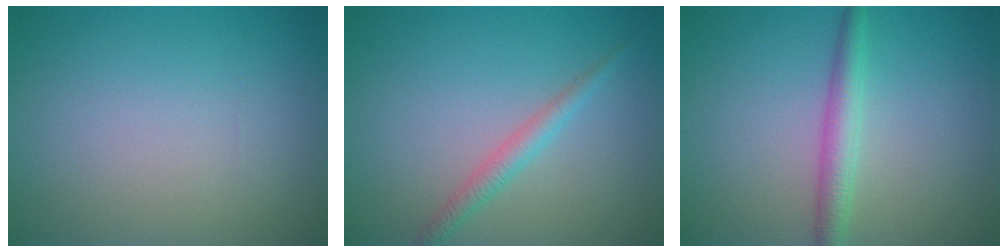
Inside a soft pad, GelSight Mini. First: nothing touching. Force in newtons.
{"total": 1.9, "press": 1.9, "slide": 0.1}
{"total": 2.7, "press": 2.7, "slide": 0.1}